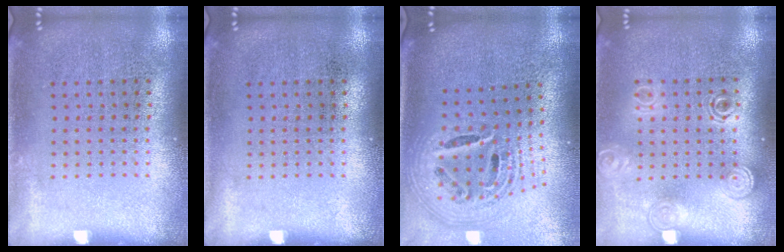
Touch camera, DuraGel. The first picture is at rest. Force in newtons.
{"total": 0.0}
{"total": 2.5, "press": 1.7, "slide": 1.9}
{"total": 1.5, "press": 1.2, "slide": 0.9}